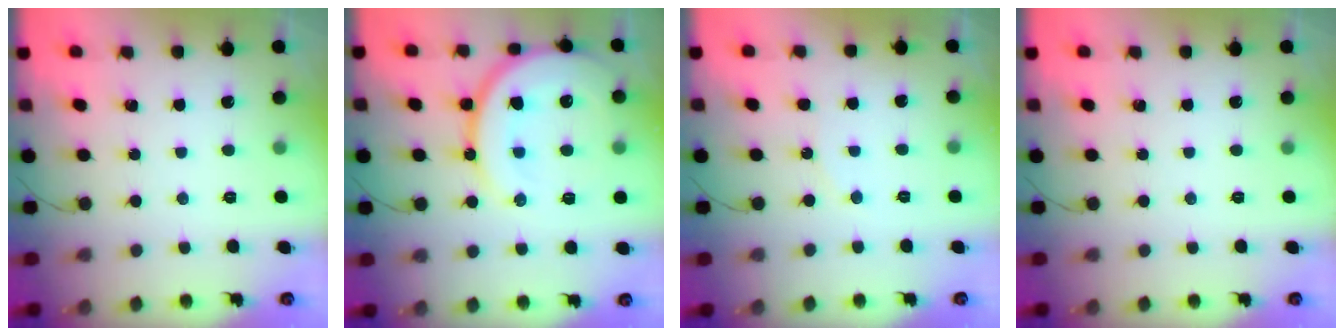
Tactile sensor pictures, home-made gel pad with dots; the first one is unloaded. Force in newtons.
{"total": 17.4, "press": 17.3, "slide": 1.9}
{"total": 5.2, "press": 4.9, "slide": 1.7}
{"total": 0.0}